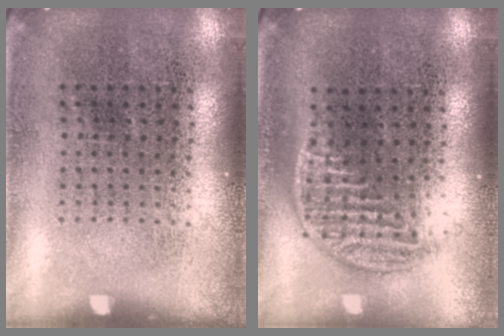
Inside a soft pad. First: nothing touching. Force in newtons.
{"total": 1.3, "press": 1.1, "slide": 0.7}